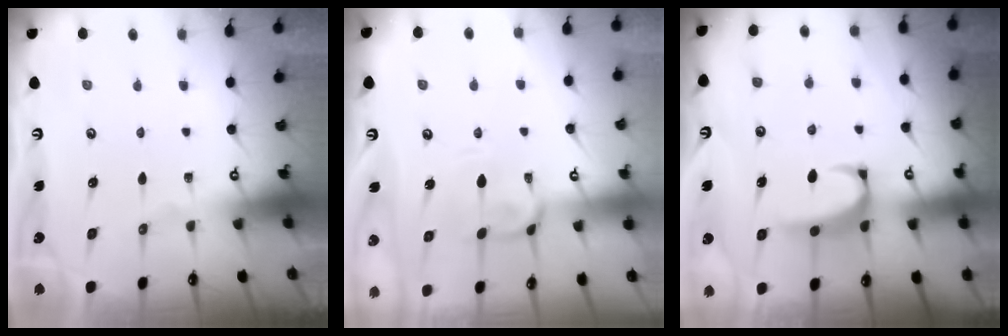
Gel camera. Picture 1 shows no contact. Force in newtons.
{"total": 1.6, "press": 1.4, "slide": 0.9}
{"total": 2.5, "press": 2.3, "slide": 0.8}